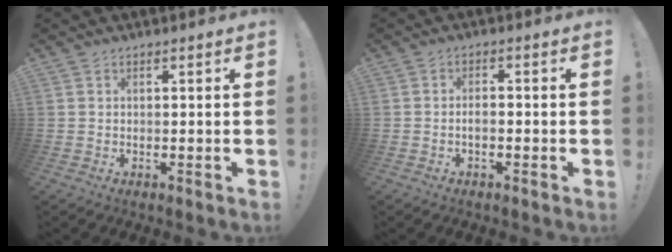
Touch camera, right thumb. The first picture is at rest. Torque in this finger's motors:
{"motor_torque": [-0.06, -0.05, -0.08, 0.18, 0.08]}